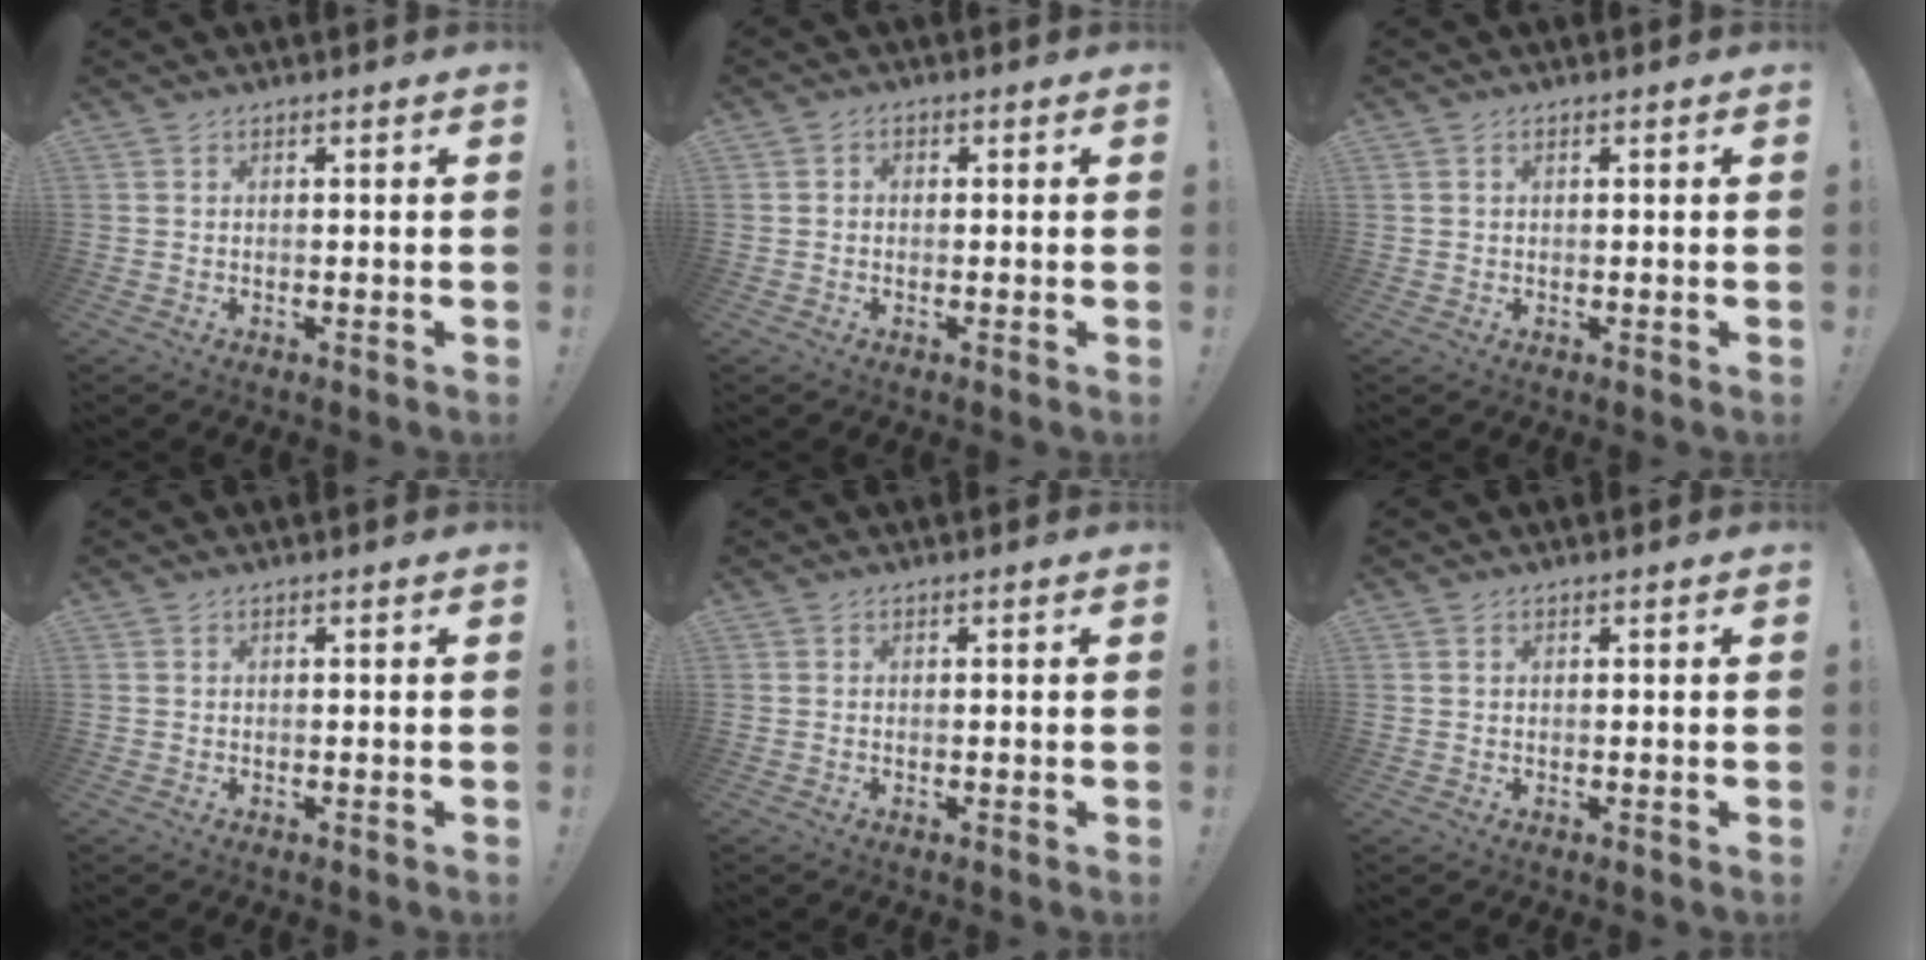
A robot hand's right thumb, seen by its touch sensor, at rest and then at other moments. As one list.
[{"total": 1.3, "force": [-0.3, 0.9, 0.8], "torque": [-0.014, 0.006, -0.006]}, {"total": 0.9, "force": [0.4, 0.8, 0.2], "torque": [-0.010, 0.006, 0.009]}, {"total": 0.0}, {"total": 0.0}, {"total": 0.5, "force": [0.3, 0.3, 0.2], "torque": [-0.010, 0.003, 0.009]}]